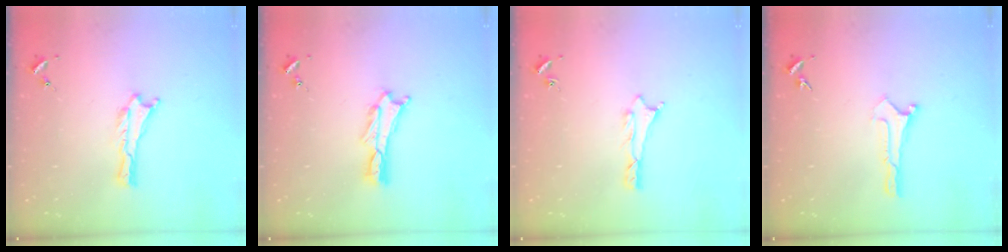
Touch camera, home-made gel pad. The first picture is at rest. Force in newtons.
{"total": 1.1, "press": 1.1, "slide": 0.2}
{"total": 0.8, "press": 0.8, "slide": 0.2}
{"total": 0.0}